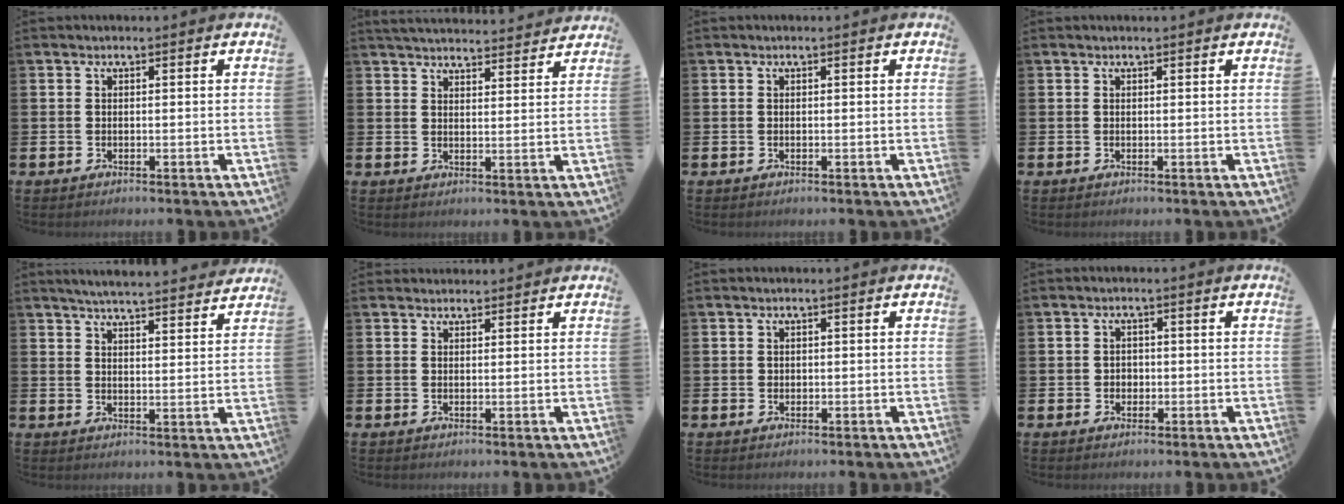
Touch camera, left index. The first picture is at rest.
{"total": 4.4, "force": [4.3, 0.4, 0.3], "torque": [-0.016, -0.027, 0.078]}
{"total": 0.0}
{"total": 0.0}
{"total": 5.2, "force": [5.1, 0.0, 0.9], "torque": [-0.028, -0.032, 0.090]}
{"total": 1.6, "force": [1.6, 0.4, -0.1], "torque": [0.010, -0.005, 0.027]}
{"total": 0.6, "force": [0.3, 0.5, 0.1], "torque": [0.008, 0.001, 0.003]}
{"total": 1.5, "force": [0.0, 1.4, 0.5], "torque": [-0.002, 0.004, -0.004]}